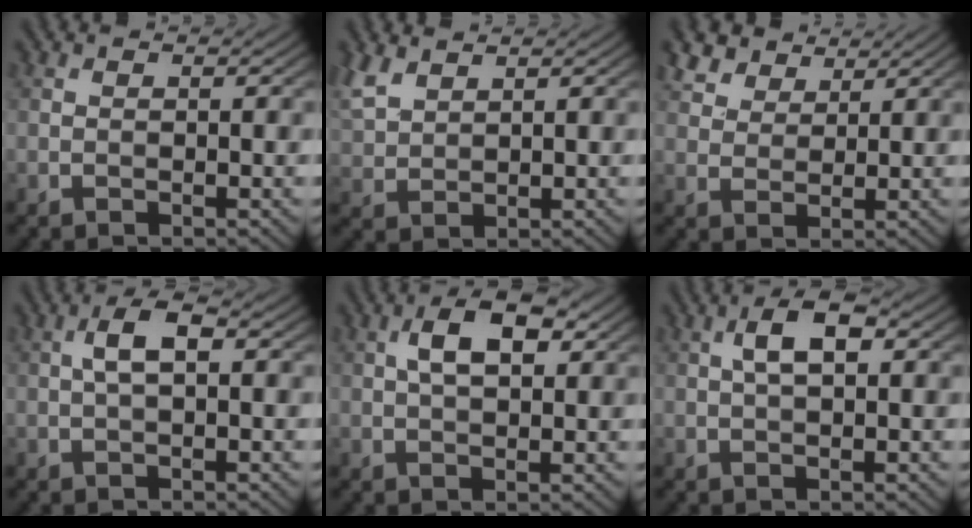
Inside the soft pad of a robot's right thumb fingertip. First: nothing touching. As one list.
[{"total": 4.8, "force": [3.2, 2.1, 2.8], "torque": [-0.084, 0.011, 0.072]}, {"total": 5.1, "force": [3.9, 2.7, 1.9], "torque": [-0.057, -0.006, 0.090]}, {"total": 3.7, "force": [0.4, 1.4, 3.4], "torque": [-0.070, 0.014, 0.003]}, {"total": 5.8, "force": [1.7, 2.7, 4.9], "torque": [-0.089, 0.009, 0.025]}, {"total": 4.3, "force": [1.0, 1.8, 3.8], "torque": [-0.076, 0.011, 0.015]}]